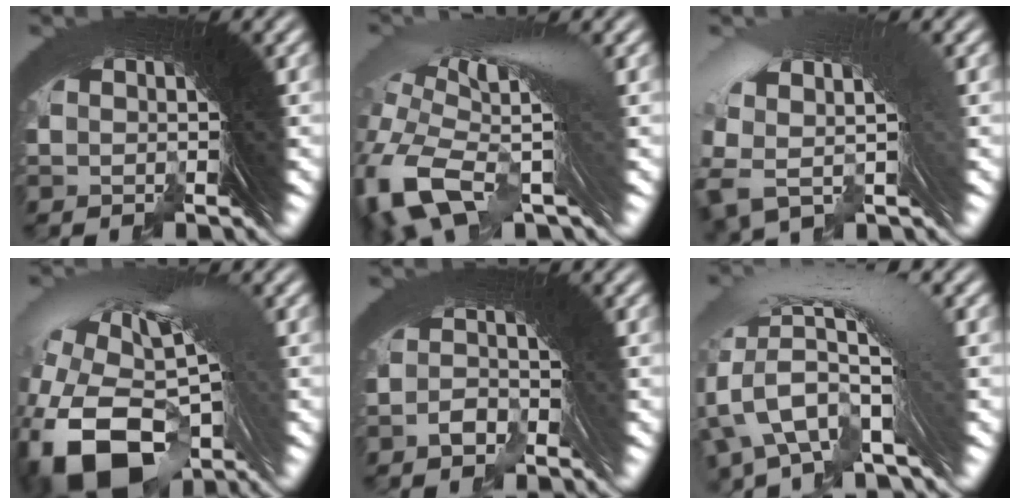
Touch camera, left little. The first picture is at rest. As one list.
[{"total": 6.2, "force": [-1.2, 2.8, 5.4], "torque": [-0.108, -0.010, -0.012]}, {"total": 3.7, "force": [0.3, 1.7, 3.3], "torque": [-0.060, 0.009, 0.013]}, {"total": 10.5, "force": [-4.0, 6.5, 7.2], "torque": [-0.167, -0.041, -0.040]}, {"total": 1.8, "force": [-1.5, 0.6, 0.7], "torque": [-0.012, 0.006, -0.032]}, {"total": 5.3, "force": [0.6, 2.4, 4.7], "torque": [-0.085, 0.017, 0.003]}]